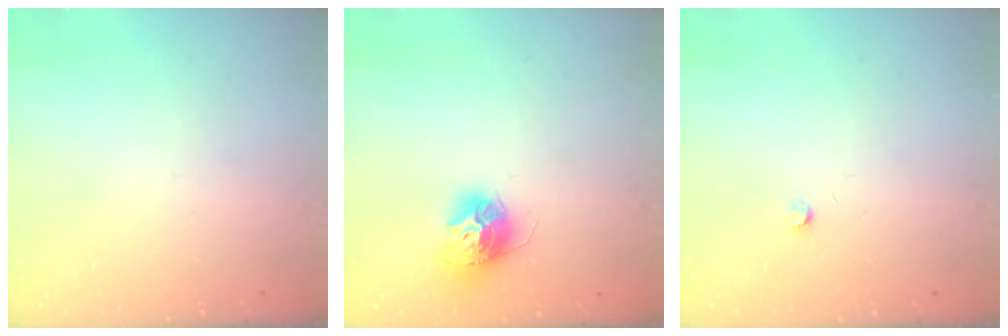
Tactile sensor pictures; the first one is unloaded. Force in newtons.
{"total": 12.2, "press": 12.1, "slide": 1.1}
{"total": 2.5, "press": 2.5, "slide": 0.4}